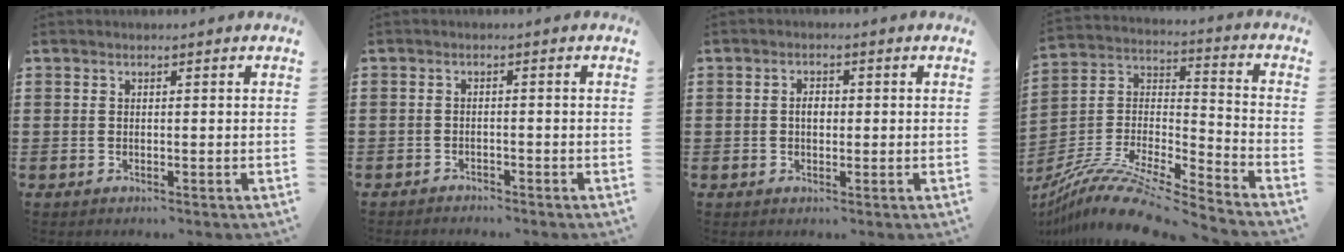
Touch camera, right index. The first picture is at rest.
{"total": 1.3, "force": [-1.3, 0.3, -0.1], "torque": [-0.004, 0.002, -0.028]}
{"total": 2.1, "force": [0.0, 1.1, 1.8], "torque": [-0.036, 0.005, -0.002]}
{"total": 11.8, "force": [-10.2, 1.5, 5.6], "torque": [-0.113, 0.015, -0.205]}